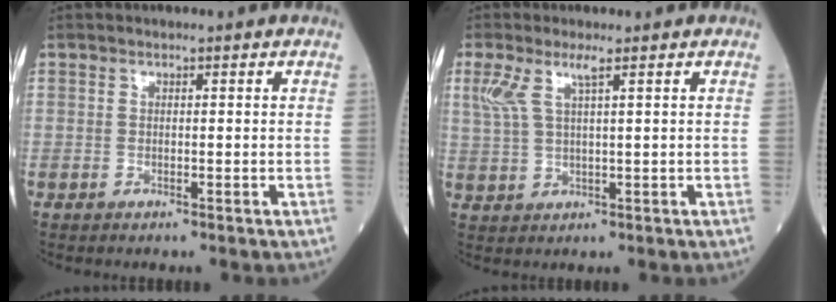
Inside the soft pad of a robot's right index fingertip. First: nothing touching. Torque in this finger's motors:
{"motor_torque": [0.10, 0.12, 0.25, 0.09]}